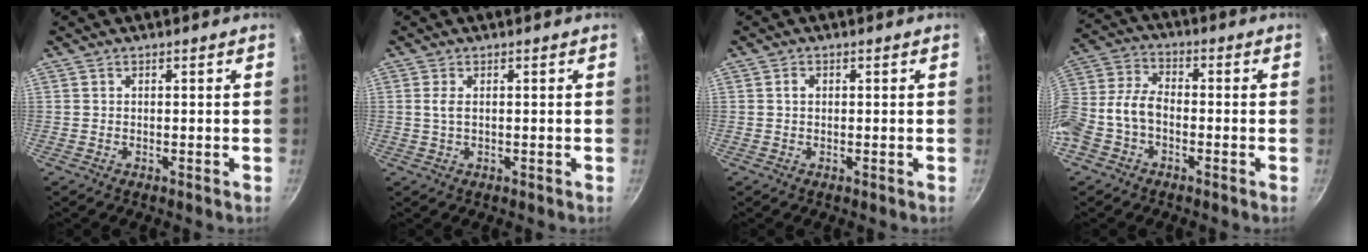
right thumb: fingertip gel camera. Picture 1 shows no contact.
{"total": 1.9, "force": [0.3, 0.9, 1.7], "torque": [-0.035, 0.000, 0.006]}
{"total": 1.2, "force": [0.2, 1.0, 0.7], "torque": [-0.009, 0.007, 0.002]}
{"total": 10.2, "force": [-3.1, 6.8, 6.9], "torque": [-0.143, 0.045, -0.076]}